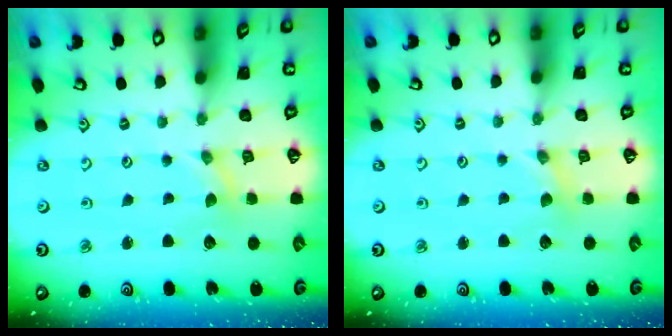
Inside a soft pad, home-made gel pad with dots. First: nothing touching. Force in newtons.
{"total": 1.7, "press": 1.7, "slide": 0.3}